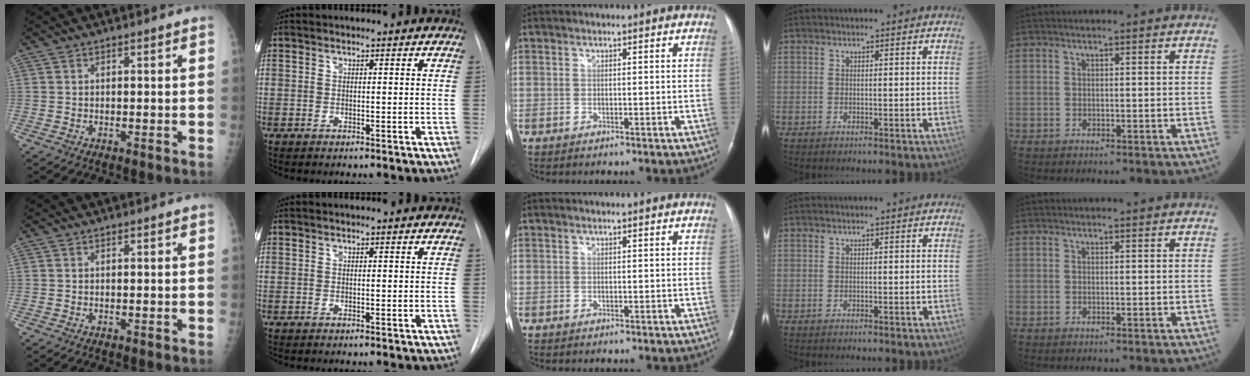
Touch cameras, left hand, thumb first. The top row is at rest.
{}